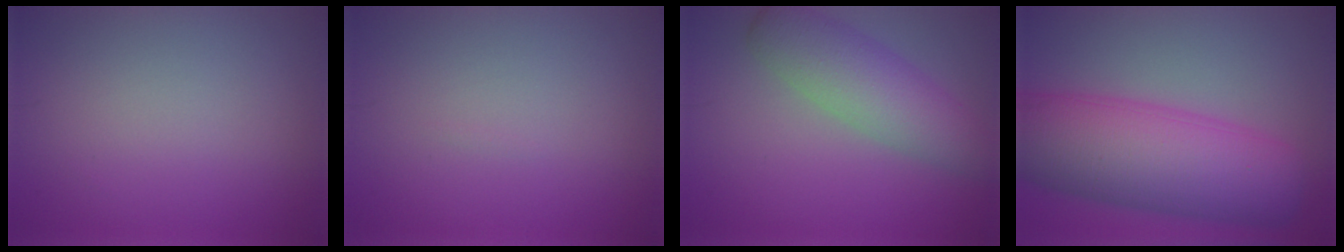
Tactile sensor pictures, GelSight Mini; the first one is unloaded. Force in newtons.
{"total": 0.0}
{"total": 5.5, "press": 5.5, "slide": 0.3}
{"total": 11.9, "press": 11.8, "slide": 0.4}